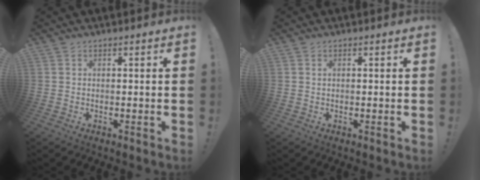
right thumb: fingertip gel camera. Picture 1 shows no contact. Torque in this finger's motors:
{"motor_torque": [-0.23, -0.03, -0.26, 0.22, 0.00]}